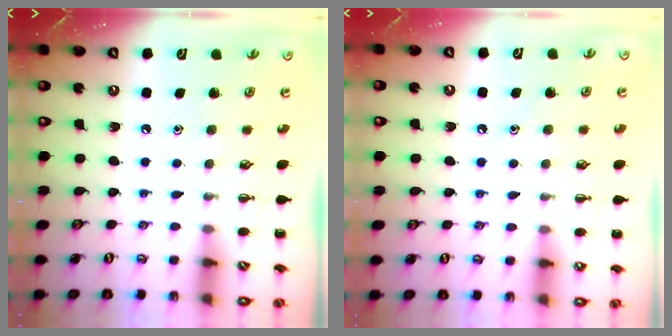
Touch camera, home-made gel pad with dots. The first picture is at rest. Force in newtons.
{"total": 6.6, "press": 6.4, "slide": 1.6}